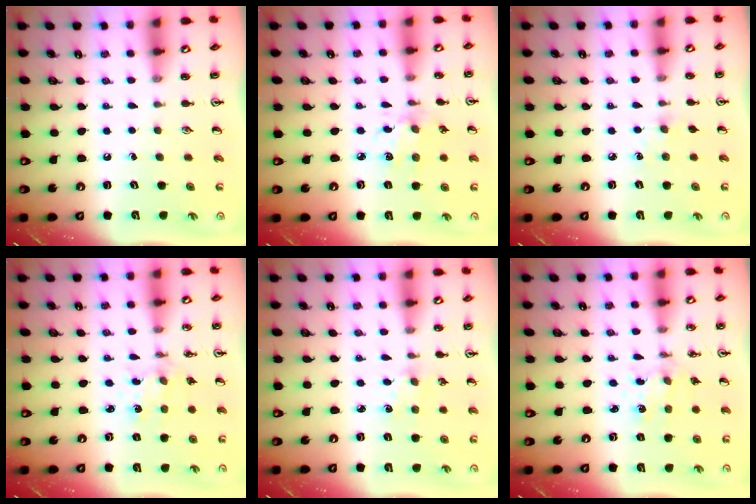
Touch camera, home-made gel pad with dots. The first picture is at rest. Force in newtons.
{"total": 4.8, "press": 4.6, "slide": 1.5}
{"total": 4.4, "press": 4.3, "slide": 0.6}
{"total": 1.8, "press": 1.8, "slide": 0.3}
{"total": 1.4, "press": 1.4, "slide": 0.2}
{"total": 1.8, "press": 1.8, "slide": 0.3}